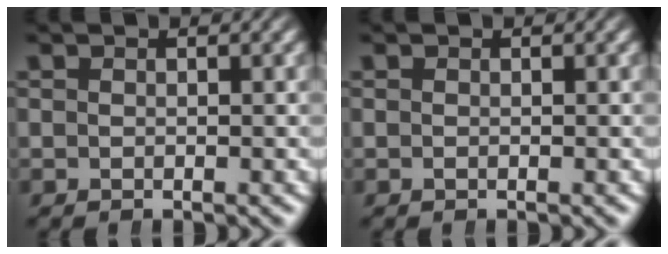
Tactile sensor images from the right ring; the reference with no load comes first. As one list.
[{"total": 0.0}]